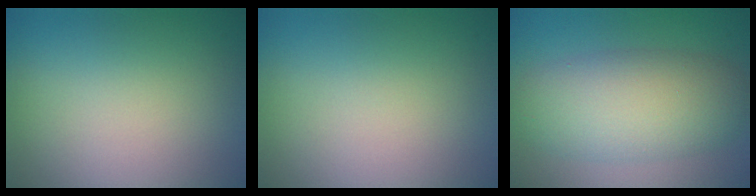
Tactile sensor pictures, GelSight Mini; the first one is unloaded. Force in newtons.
{"total": 0.0}
{"total": 7.0, "press": 7.0, "slide": 0.1}